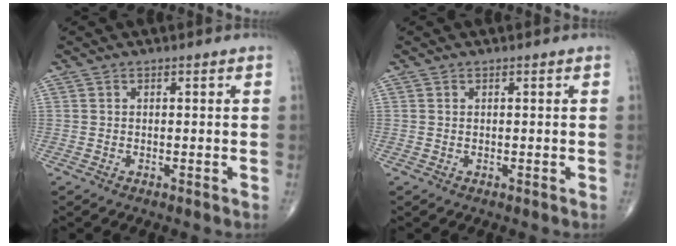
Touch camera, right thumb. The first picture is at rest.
{"total": 0.0}